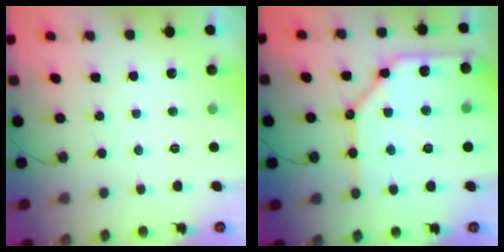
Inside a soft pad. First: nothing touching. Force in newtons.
{"total": 17.7, "press": 17.6, "slide": 2.0}